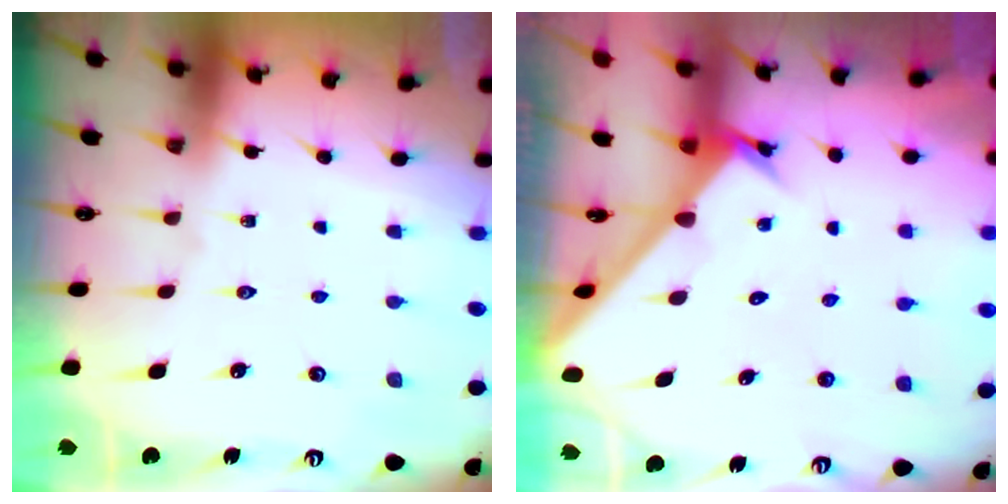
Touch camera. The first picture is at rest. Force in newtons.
{"total": 2.5, "press": 2.5, "slide": 0.2}